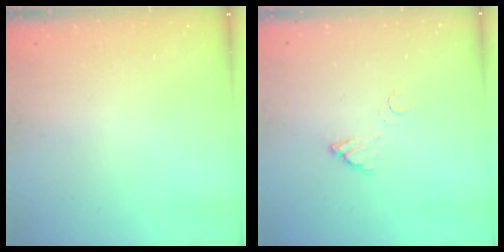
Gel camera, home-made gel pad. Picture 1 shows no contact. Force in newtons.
{"total": 3.5, "press": 3.5, "slide": 0.3}